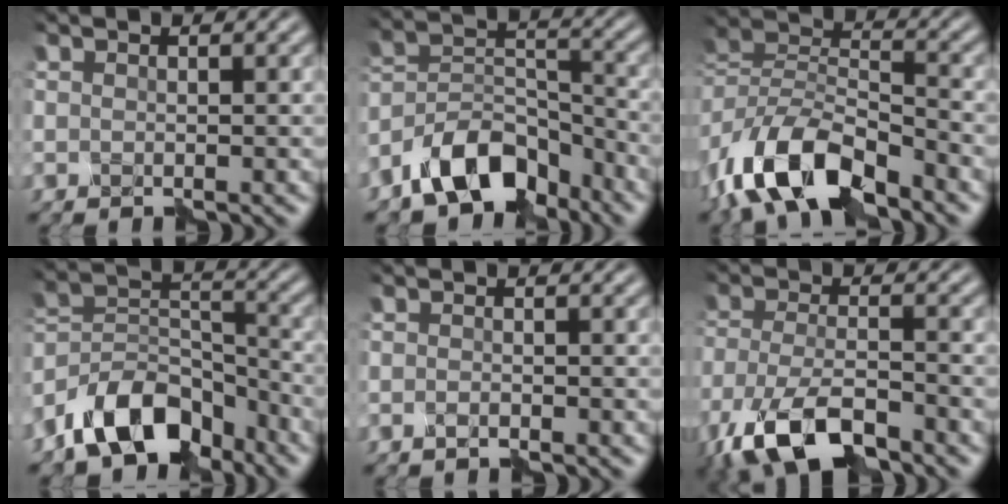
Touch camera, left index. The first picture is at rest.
{"total": 8.3, "force": [-6.0, 4.4, 3.8], "torque": [-0.056, 0.001, -0.124]}
{"total": 9.6, "force": [-5.8, 4.5, 6.3], "torque": [-0.119, 0.003, -0.120]}
{"total": 9.5, "force": [-6.7, 5.2, 4.3], "torque": [-0.067, 0.003, -0.140]}
{"total": 0.6, "force": [-0.5, 0.1, 0.3], "torque": [-0.009, 0.002, -0.011]}
{"total": 8.8, "force": [-5.9, 3.2, 5.6], "torque": [-0.124, -0.014, -0.122]}